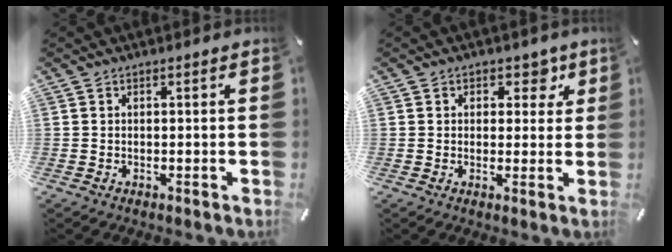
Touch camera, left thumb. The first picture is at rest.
{"total": 4.9, "force": [1.9, 3.9, 2.2], "torque": [-0.006, -0.006, 0.024]}